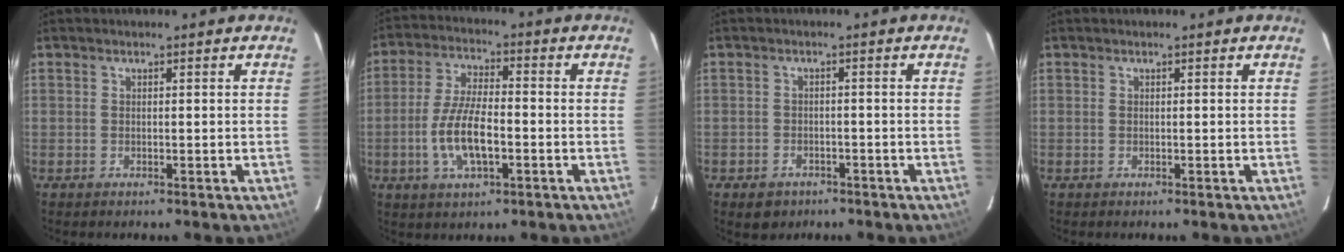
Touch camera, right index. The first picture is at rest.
{"total": 10.2, "force": [-2.9, 3.6, 9.0], "torque": [-0.183, 0.000, -0.054]}
{"total": 4.3, "force": [-2.6, 3.2, 1.0], "torque": [-0.031, 0.005, -0.034]}
{"total": 0.0}